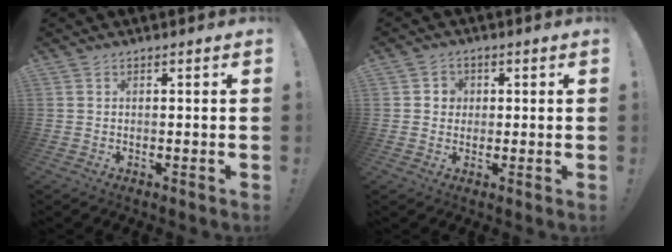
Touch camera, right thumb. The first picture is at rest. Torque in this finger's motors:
{"motor_torque": [0.28, 0.16, -0.03, 0.13, 0.00]}